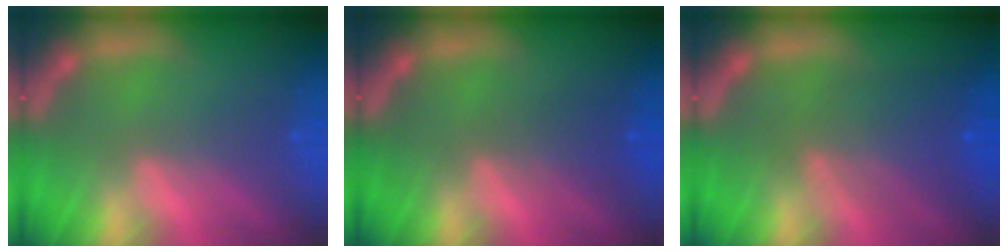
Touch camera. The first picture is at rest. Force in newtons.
{"total": 2.0}
{"total": 5.5}